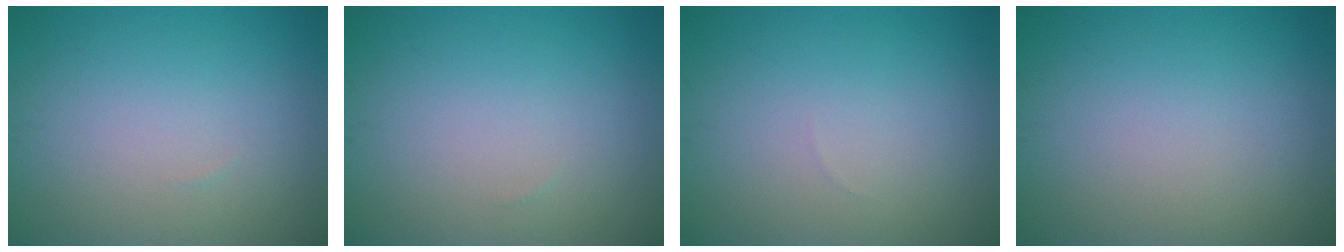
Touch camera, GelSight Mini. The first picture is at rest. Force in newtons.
{"total": 0.0}
{"total": 0.0}
{"total": 0.0}